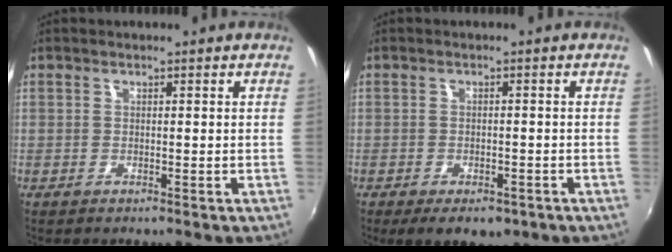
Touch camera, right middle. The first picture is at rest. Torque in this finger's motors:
{"motor_torque": [0.44, -0.42, 0.05, 0.06]}